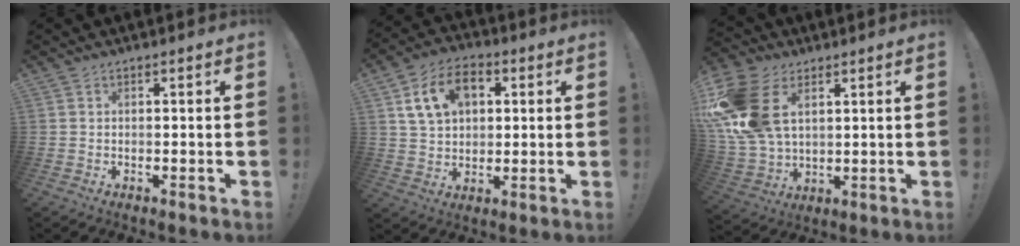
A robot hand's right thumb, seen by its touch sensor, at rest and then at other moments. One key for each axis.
{"total": 13.1, "fx": 4.8, "fy": 9.2, "fz": 8.0, "tx": -0.128, "ty": 0.001, "tz": 0.095}
{"total": 20.8, "fx": 5.8, "fy": 14.3, "fz": 14.0, "tx": -0.285, "ty": -0.021, "tz": 0.112}